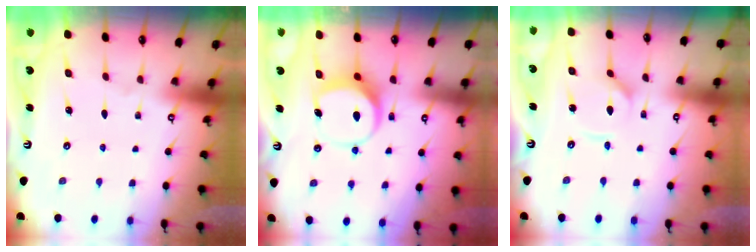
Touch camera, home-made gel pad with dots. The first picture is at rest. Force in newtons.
{"total": 7.7, "press": 7.6, "slide": 1.2}
{"total": 3.2, "press": 3.2, "slide": 0.4}